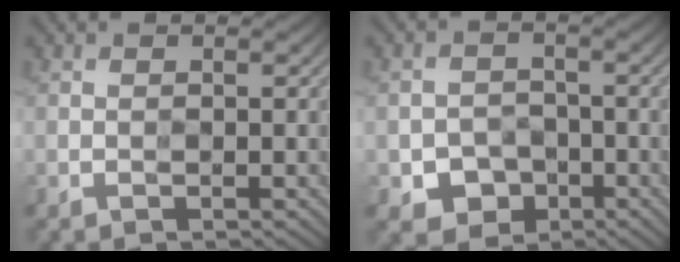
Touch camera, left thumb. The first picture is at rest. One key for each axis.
{"total": 4.6, "fx": -2.2, "fy": 3.5, "fz": 1.8, "tx": -0.028, "ty": -0.006, "tz": -0.040}